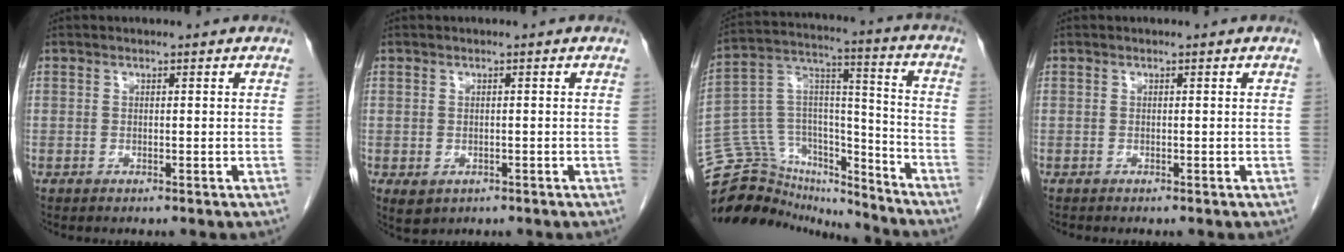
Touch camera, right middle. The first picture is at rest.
{"total": 2.1, "force": [-0.9, 1.6, 1.1], "torque": [-0.018, -0.002, 0.000]}
{"total": 20.5, "force": [-19.3, 5.8, 3.9], "torque": [-0.082, 0.063, -0.316]}
{"total": 0.0}